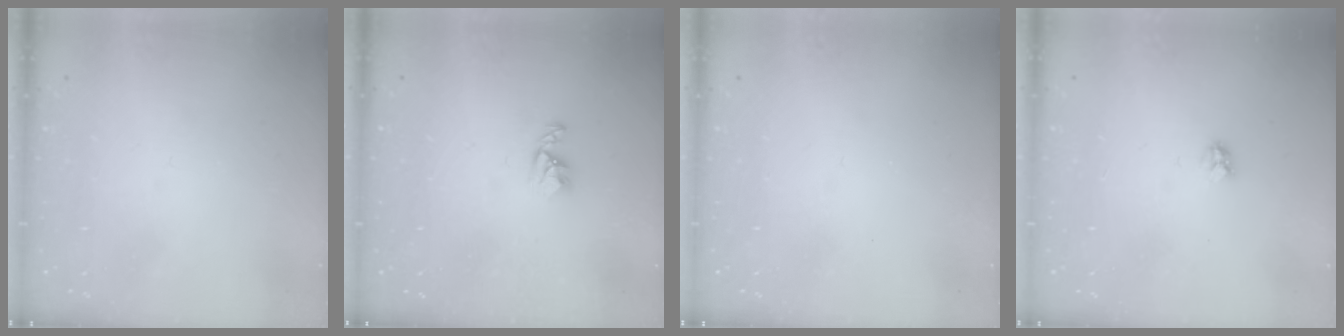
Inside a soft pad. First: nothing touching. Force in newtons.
{"total": 4.3, "press": 4.2, "slide": 0.8}
{"total": 0.0}
{"total": 2.9, "press": 2.9, "slide": 0.3}